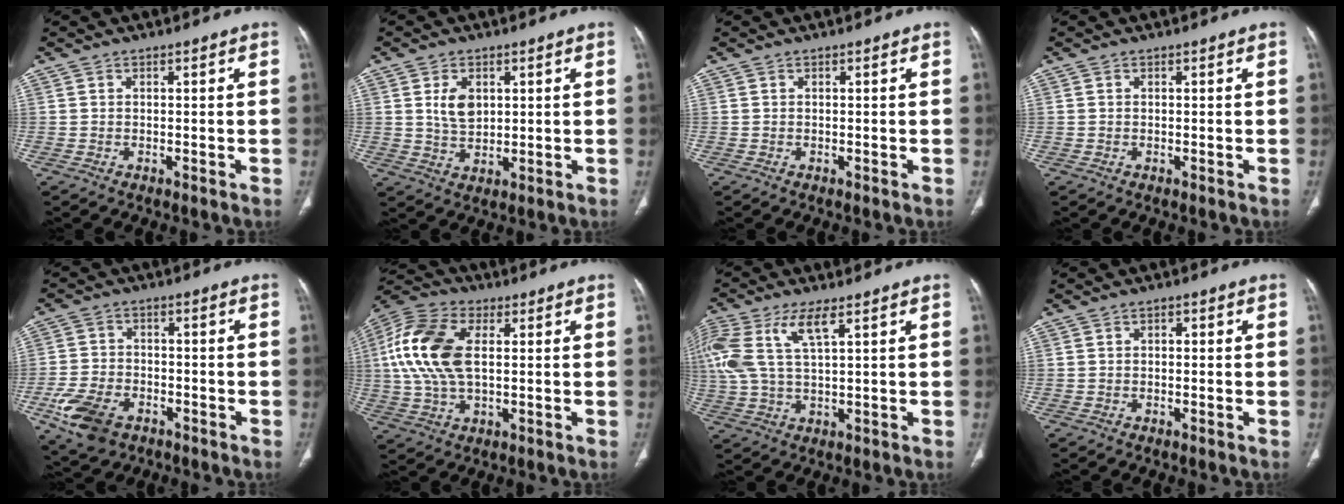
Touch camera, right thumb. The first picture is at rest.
{"total": 5.5, "force": [1.6, 3.6, 3.9], "torque": [-0.058, -0.012, 0.035]}
{"total": 0.0}
{"total": 0.0}
{"total": 10.0, "force": [-4.9, 6.3, 6.0], "torque": [-0.120, 0.014, -0.084]}
{"total": 15.7, "force": [2.3, 8.7, 12.9], "torque": [-0.284, 0.014, 0.041]}
{"total": 13.8, "force": [5.3, 5.4, 11.6], "torque": [-0.297, 0.008, 0.107]}
{"total": 1.0, "force": [0.1, 0.7, 0.8], "torque": [-0.010, 0.005, -0.001]}